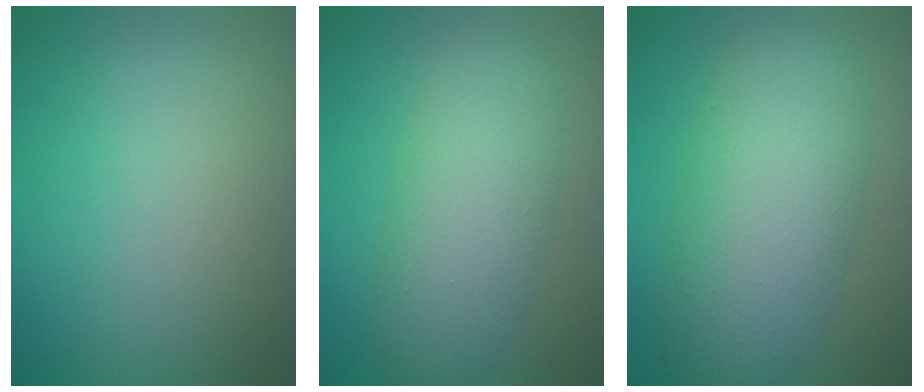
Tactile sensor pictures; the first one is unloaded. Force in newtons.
{"total": 5.7, "press": 5.7, "slide": 0.2}
{"total": 8.2, "press": 8.2, "slide": 0.2}